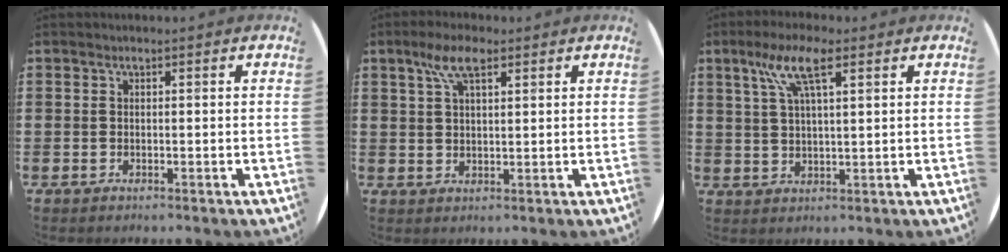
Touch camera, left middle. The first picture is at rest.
{"total": 5.6, "force": [3.2, 2.0, 4.1], "torque": [-0.088, 0.010, 0.056]}
{"total": 6.9, "force": [3.7, 1.9, 5.5], "torque": [-0.118, 0.012, 0.063]}